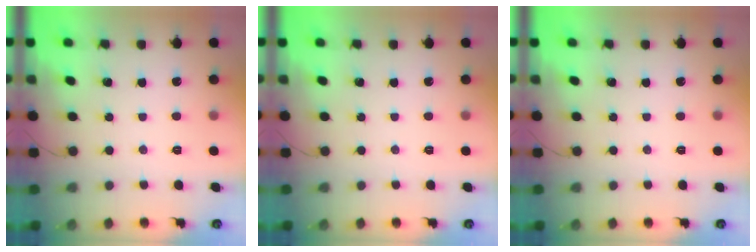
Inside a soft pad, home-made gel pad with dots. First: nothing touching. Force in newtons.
{"total": 0.0}
{"total": 0.0}